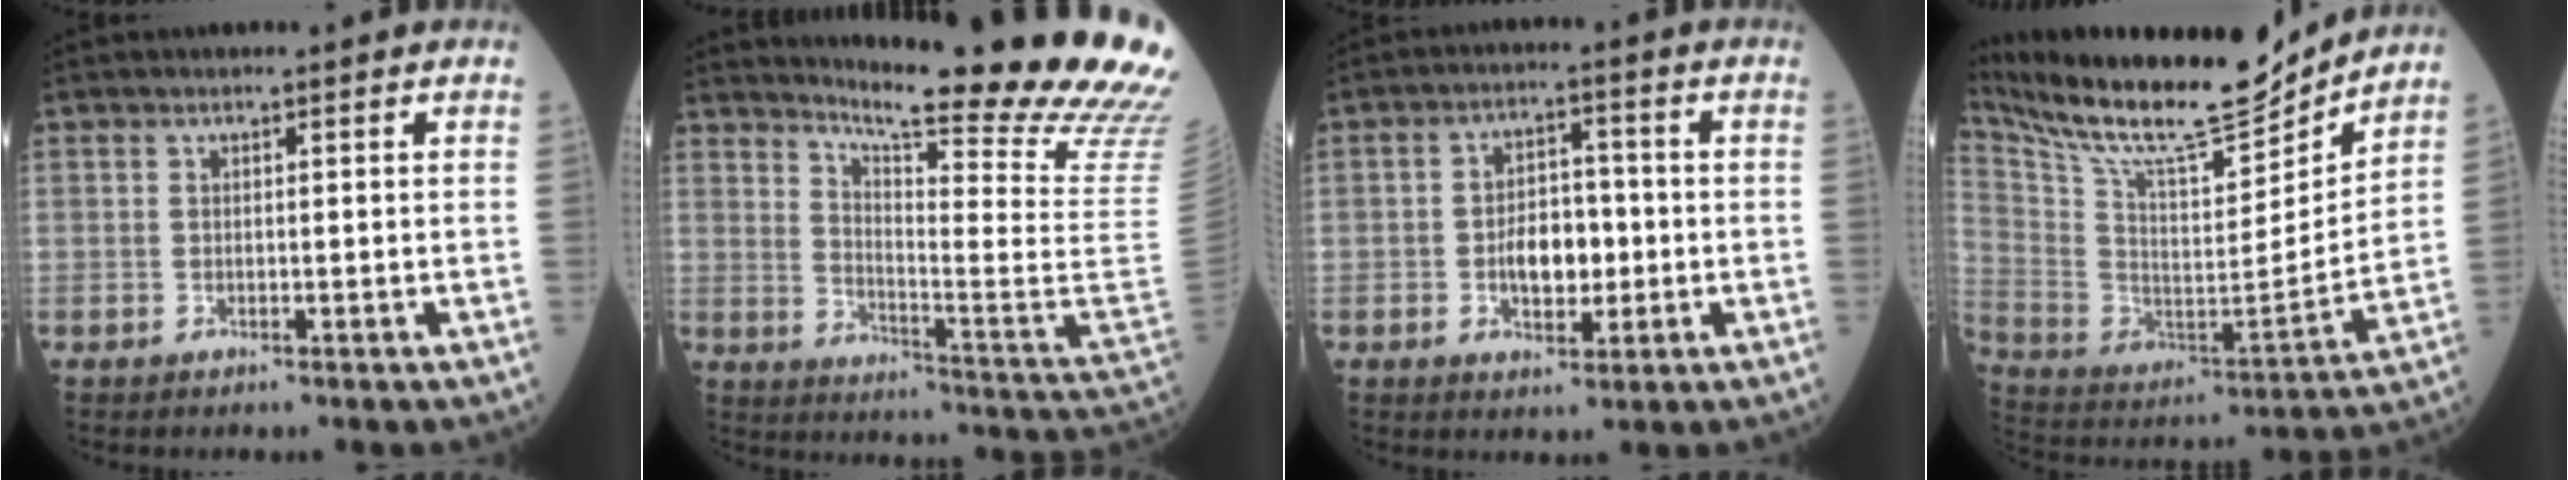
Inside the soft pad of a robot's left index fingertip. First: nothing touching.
{"total": 28.2, "force": [25.0, -1.5, 13.0], "torque": [-0.193, -0.163, 0.309]}
{"total": 6.4, "force": [-1.5, 3.6, 5.0], "torque": [-0.090, 0.005, -0.022]}
{"total": 23.1, "force": [20.7, 3.4, 9.6], "torque": [-0.201, -0.032, 0.345]}